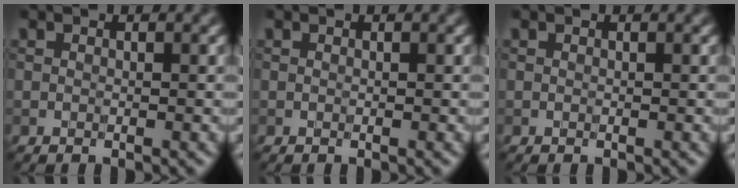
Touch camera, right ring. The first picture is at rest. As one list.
[{"total": 0.0}, {"total": 0.0}]